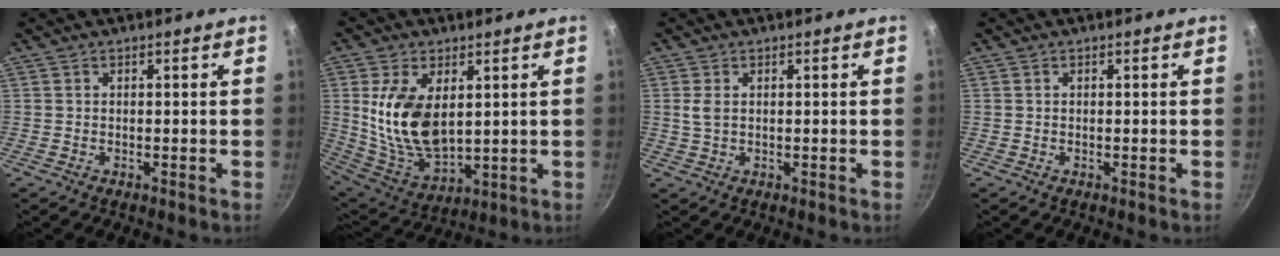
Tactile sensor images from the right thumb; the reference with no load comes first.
{"total": 14.9, "force": [3.0, 8.5, 11.9], "torque": [-0.215, -0.031, 0.073]}
{"total": 2.1, "force": [0.5, 1.2, 1.7], "torque": [-0.033, -0.001, 0.010]}
{"total": 0.0}